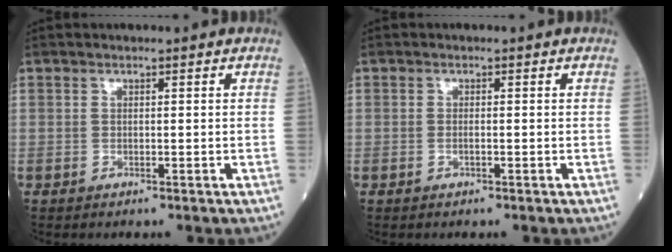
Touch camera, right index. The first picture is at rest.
{"total": 0.8, "force": [-0.2, 0.2, 0.7], "torque": [-0.017, -0.001, -0.003]}